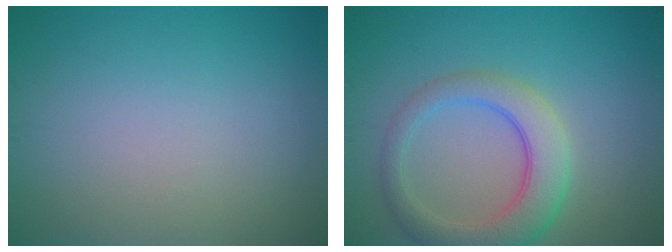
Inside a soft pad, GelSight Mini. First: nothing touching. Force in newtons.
{"total": 5.3, "press": 5.2, "slide": 0.4}